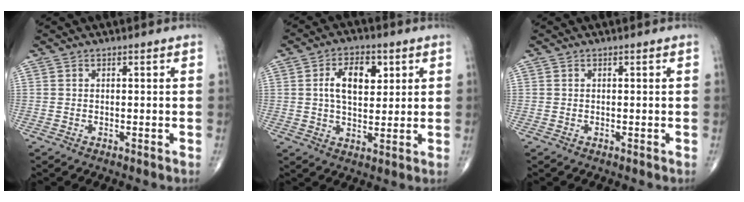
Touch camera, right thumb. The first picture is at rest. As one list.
[{"total": 8.9, "force": [2.5, 5.0, 6.9], "torque": [-0.094, -0.005, 0.041]}, {"total": 0.0}]